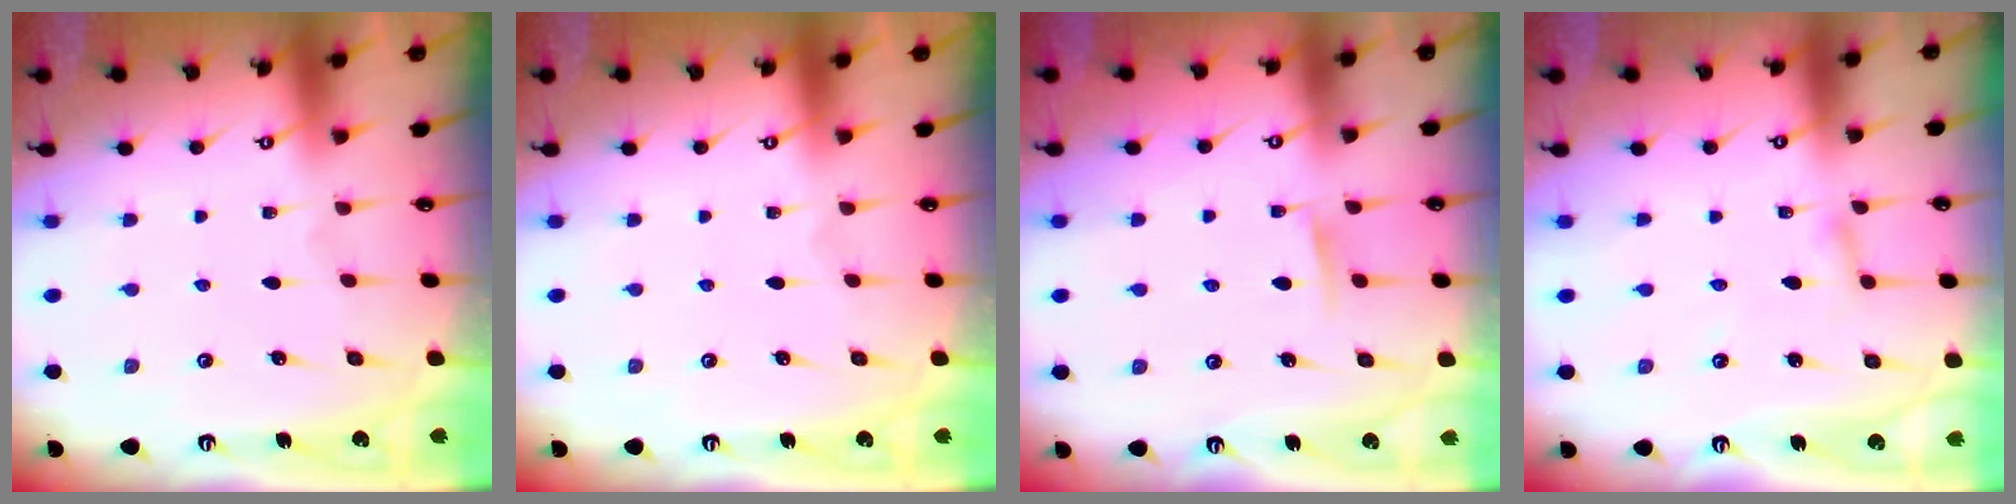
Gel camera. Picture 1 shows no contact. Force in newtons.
{"total": 0.0}
{"total": 3.8, "press": 3.8, "slide": 0.5}
{"total": 2.0, "press": 2.0, "slide": 0.2}